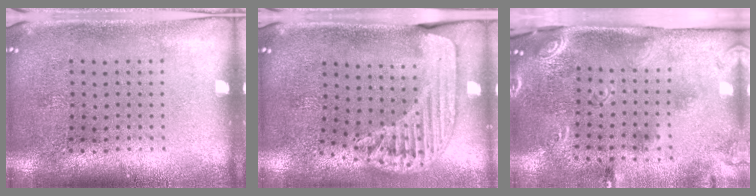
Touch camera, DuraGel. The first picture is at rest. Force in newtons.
{"total": 1.6, "press": 1.5, "slide": 0.4}
{"total": 2.8, "press": 1.7, "slide": 2.2}